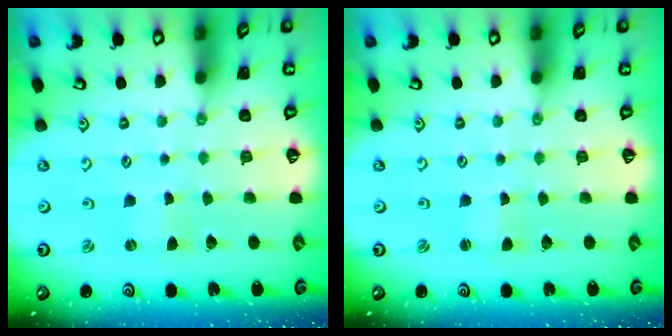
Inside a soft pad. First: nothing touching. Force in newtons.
{"total": 0.7, "press": 0.7, "slide": 0.1}